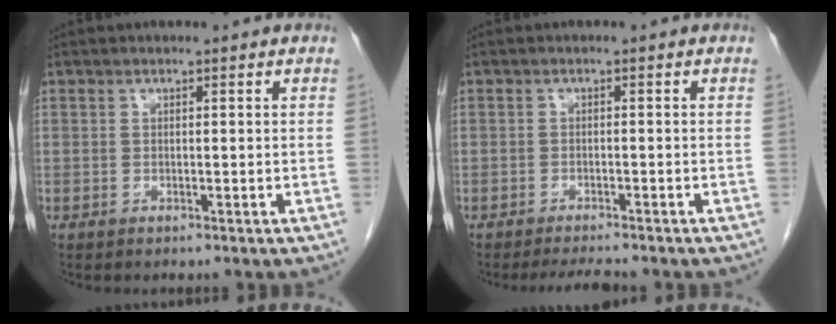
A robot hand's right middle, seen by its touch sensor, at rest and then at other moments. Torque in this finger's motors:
{"motor_torque": [0.01, 0.00, 0.00, 0.02]}